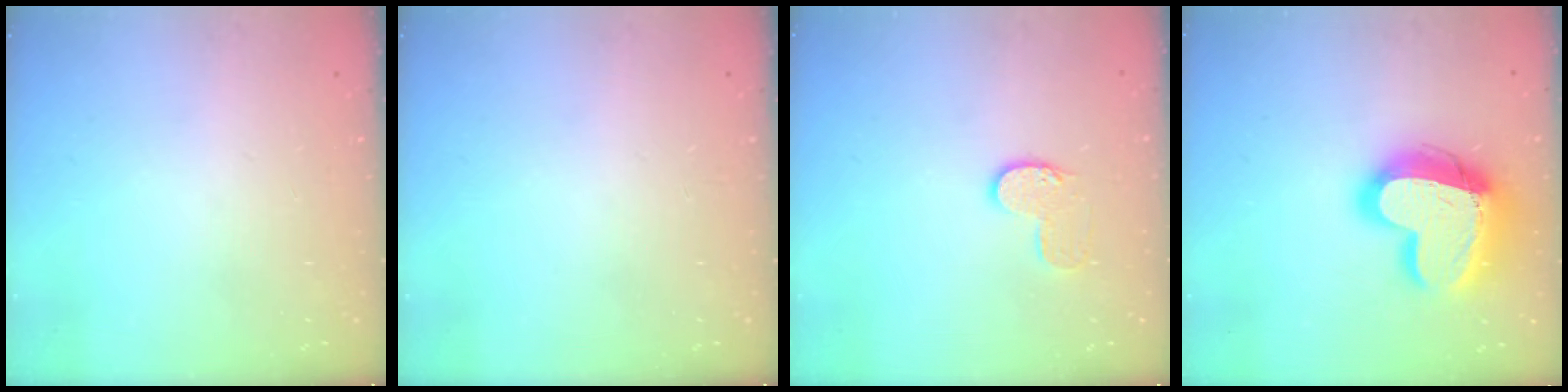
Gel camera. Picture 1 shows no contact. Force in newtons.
{"total": 0.0}
{"total": 7.4, "press": 7.4, "slide": 0.2}
{"total": 21.0, "press": 20.9, "slide": 1.9}